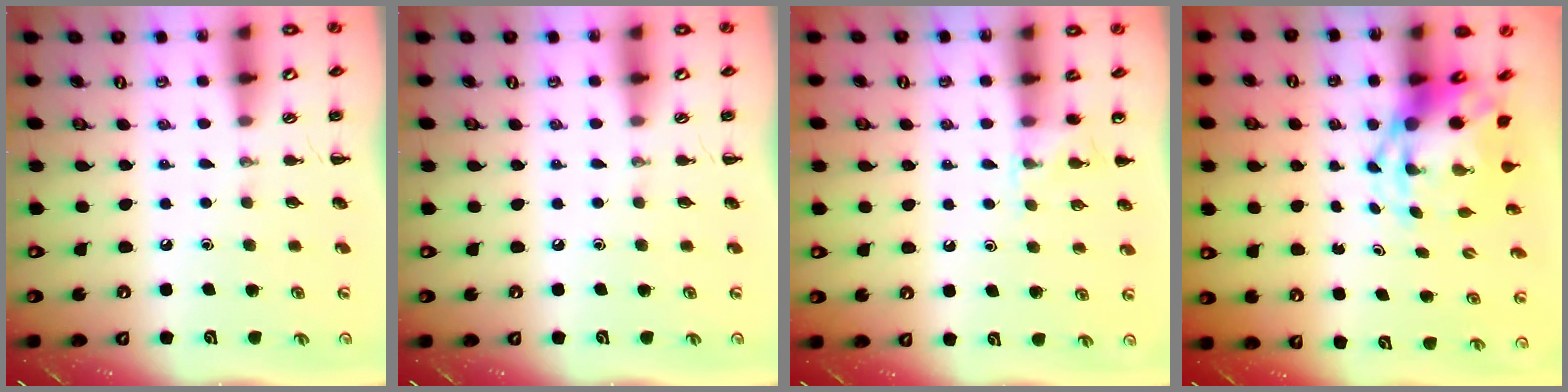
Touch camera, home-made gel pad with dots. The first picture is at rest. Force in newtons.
{"total": 0.0}
{"total": 5.9, "press": 5.5, "slide": 2.0}
{"total": 5.7, "press": 5.6, "slide": 1.0}